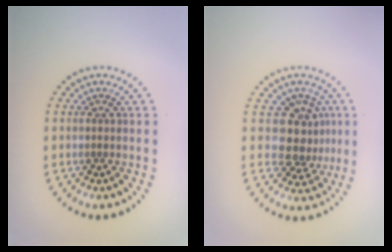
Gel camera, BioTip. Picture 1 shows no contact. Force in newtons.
{"total": 4.1, "press": 3.6, "slide": 2.0}